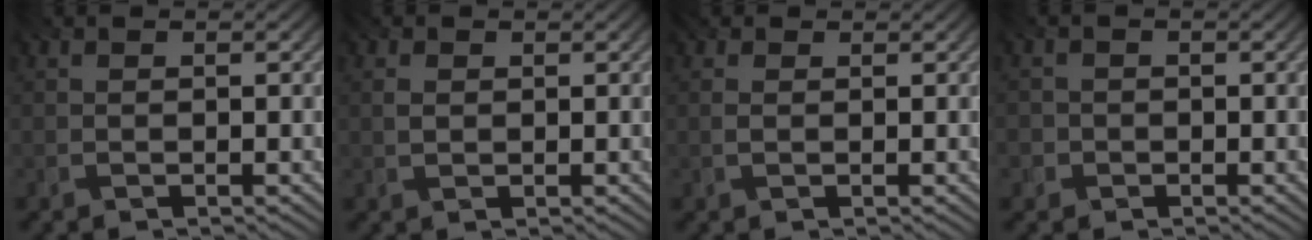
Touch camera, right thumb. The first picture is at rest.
{"total": 1.7, "force": [0.5, 1.3, 1.0], "torque": [-0.024, 0.002, 0.007]}
{"total": 1.9, "force": [1.1, 1.1, 1.1], "torque": [-0.027, 0.002, 0.011]}
{"total": 1.6, "force": [-1.0, 1.2, -0.4], "torque": [0.009, -0.006, -0.026]}